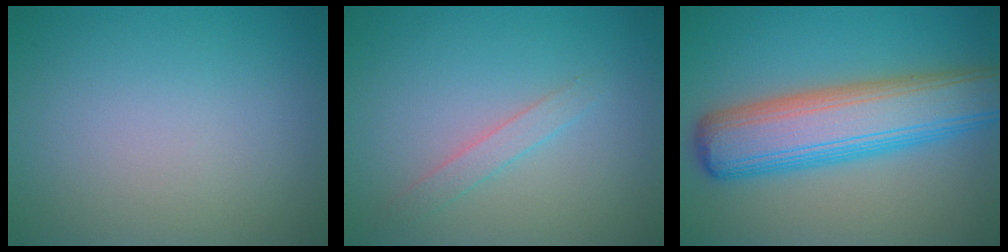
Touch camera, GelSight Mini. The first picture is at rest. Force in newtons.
{"total": 1.5, "press": 1.5, "slide": 0.1}
{"total": 9.3, "press": 9.3, "slide": 0.3}